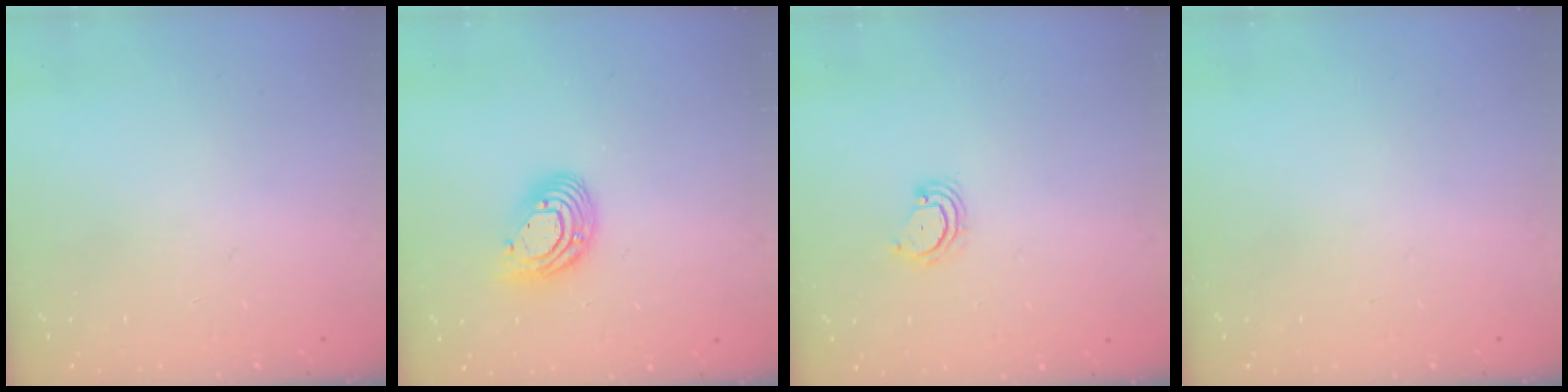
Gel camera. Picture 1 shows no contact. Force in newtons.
{"total": 12.1, "press": 12.0, "slide": 1.2}
{"total": 3.6, "press": 3.6, "slide": 0.4}
{"total": 0.0}